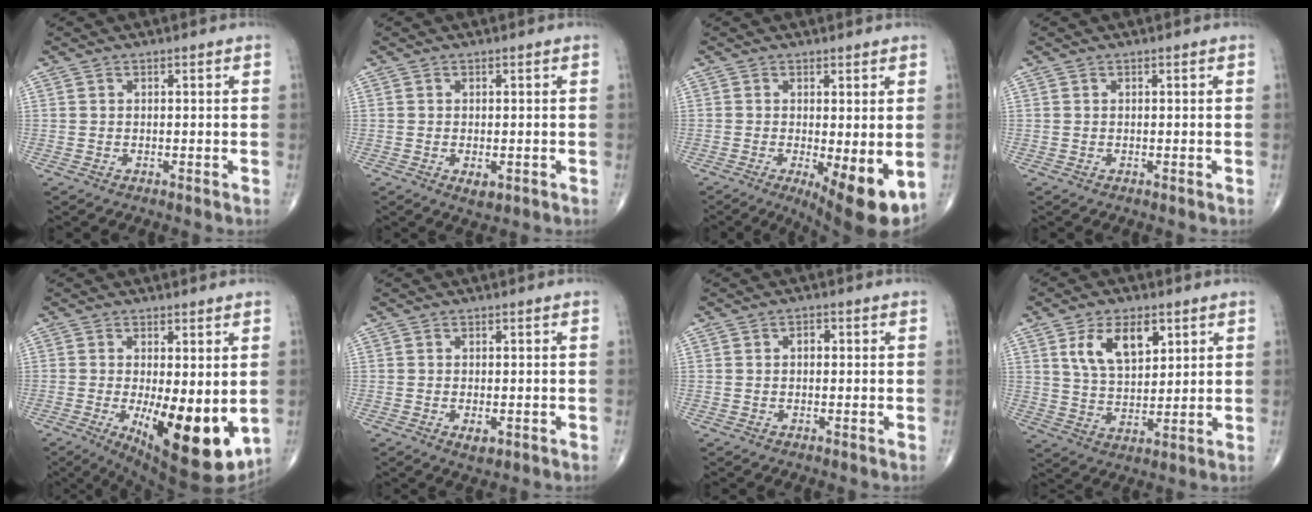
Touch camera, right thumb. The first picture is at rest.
{"total": 2.3, "force": [-0.7, 1.2, 1.8], "torque": [-0.026, -0.003, -0.007]}
{"total": 10.0, "force": [-2.7, 3.0, 9.2], "torque": [-0.128, -0.023, -0.033]}
{"total": 0.0}
{"total": 16.3, "force": [-2.9, 6.0, 14.8], "torque": [-0.204, -0.033, -0.022]}
{"total": 2.4, "force": [-0.7, 1.2, 1.9], "torque": [-0.027, -0.002, -0.009]}
{"total": 1.7, "force": [0.2, 1.1, 1.3], "torque": [-0.018, 0.008, 0.003]}
{"total": 10.5, "force": [4.6, 5.8, 7.5], "torque": [-0.111, -0.019, 0.090]}